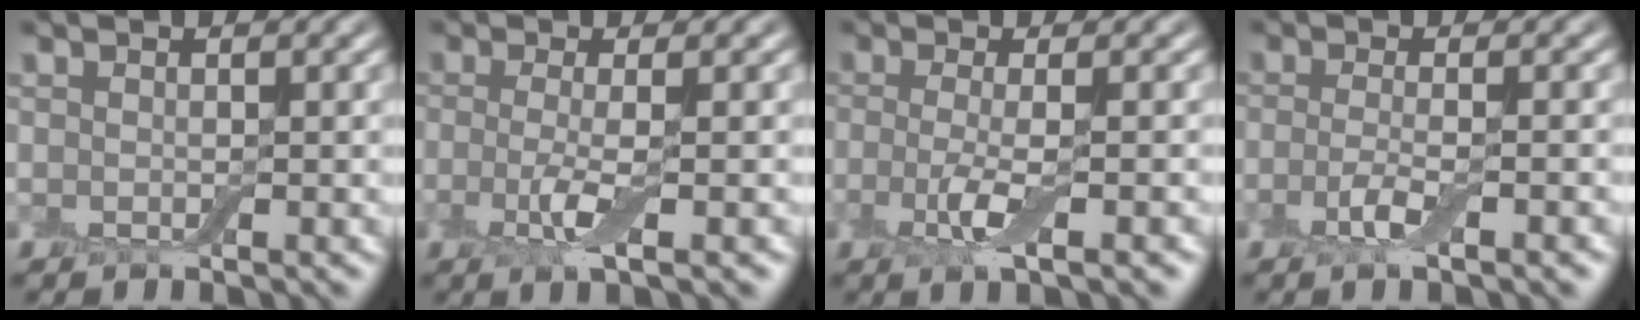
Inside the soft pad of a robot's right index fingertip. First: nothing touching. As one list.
[{"total": 3.2, "force": [-0.6, 0.7, 3.1], "torque": [-0.067, -0.012, -0.014]}, {"total": 3.5, "force": [-0.9, 0.8, 3.3], "torque": [-0.070, -0.012, -0.020]}, {"total": 3.0, "force": [-1.2, 0.7, 2.6], "torque": [-0.056, -0.002, -0.027]}]